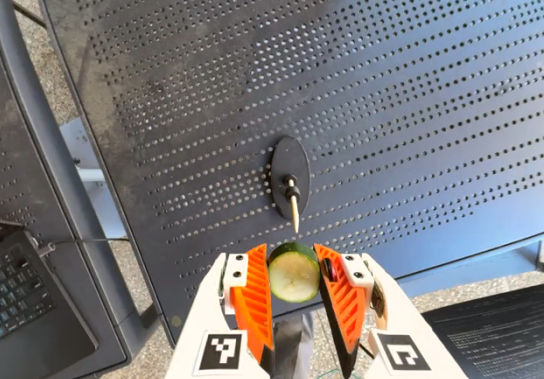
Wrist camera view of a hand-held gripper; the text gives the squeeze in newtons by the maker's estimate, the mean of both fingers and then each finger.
{"total": 9.6, "left": 9.1, "right": 10.2}